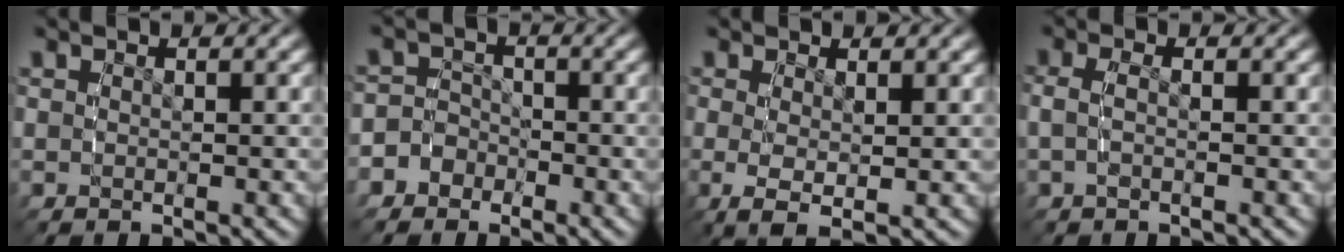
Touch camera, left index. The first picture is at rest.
{"total": 6.2, "force": [-2.9, 5.4, 0.9], "torque": [-0.035, -0.013, -0.061]}
{"total": 2.9, "force": [-0.4, 1.3, 2.6], "torque": [-0.056, -0.018, 0.003]}
{"total": 2.0, "force": [-0.4, 1.1, 1.6], "torque": [-0.046, -0.003, -0.009]}